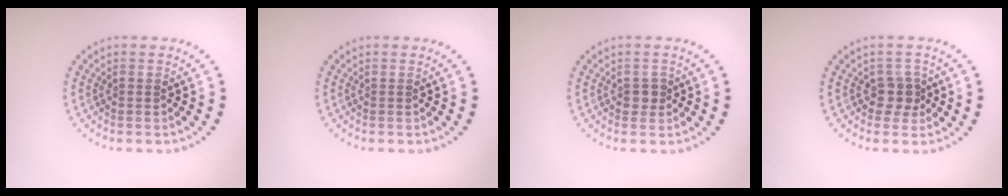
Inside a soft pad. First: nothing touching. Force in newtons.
{"total": 0.0}
{"total": 1.3, "press": 1.2, "slide": 0.5}
{"total": 1.9, "press": 1.6, "slide": 1.0}